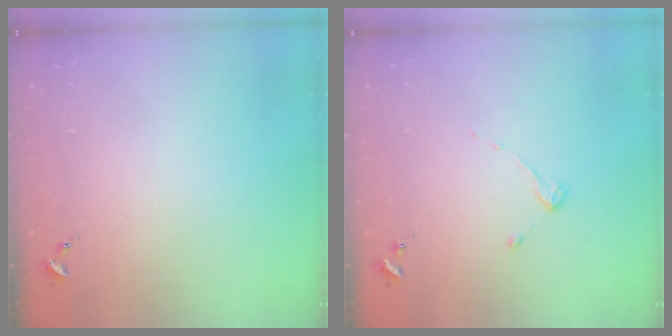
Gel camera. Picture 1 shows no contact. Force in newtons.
{"total": 2.6, "press": 2.5, "slide": 0.4}